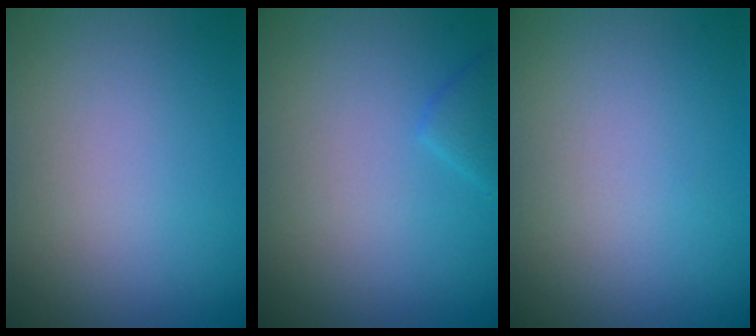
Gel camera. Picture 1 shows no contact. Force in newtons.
{"total": 1.3, "press": 1.3, "slide": 0.1}
{"total": 0.0}